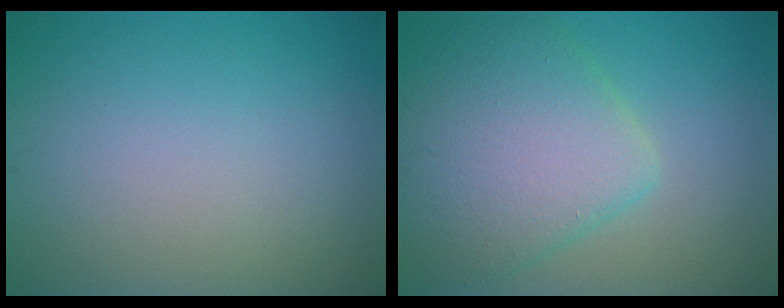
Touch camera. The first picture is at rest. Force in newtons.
{"total": 7.4, "press": 7.4, "slide": 0.3}